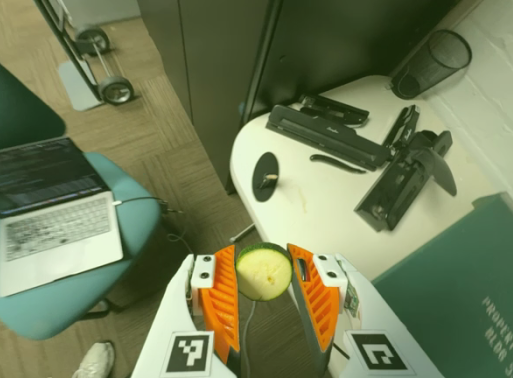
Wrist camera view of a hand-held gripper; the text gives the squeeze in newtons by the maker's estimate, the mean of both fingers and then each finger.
{"total": 10.2, "left": 10.6, "right": 9.8}